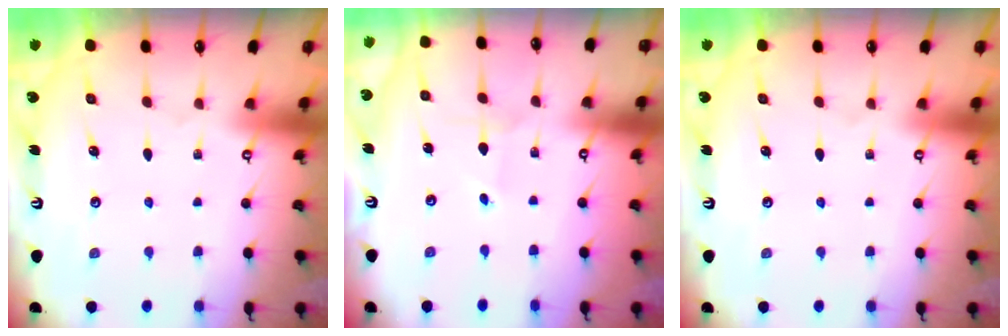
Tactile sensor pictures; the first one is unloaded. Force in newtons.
{"total": 0.6, "press": 0.6, "slide": 0.1}
{"total": 0.0}